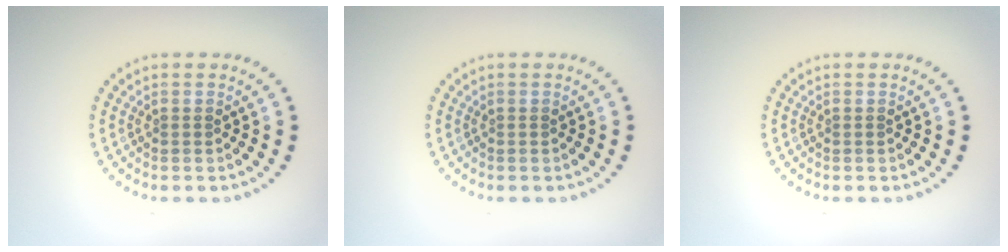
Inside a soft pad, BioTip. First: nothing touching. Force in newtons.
{"total": 0.0}
{"total": 0.0}